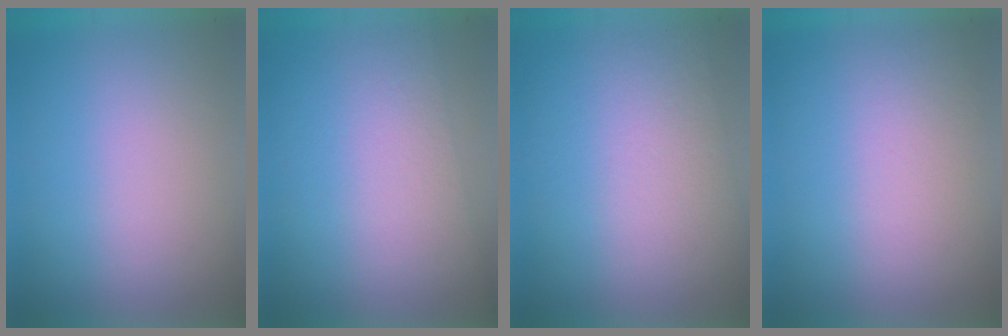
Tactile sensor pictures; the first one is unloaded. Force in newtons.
{"total": 2.8}
{"total": 2.8}
{"total": 1.4}